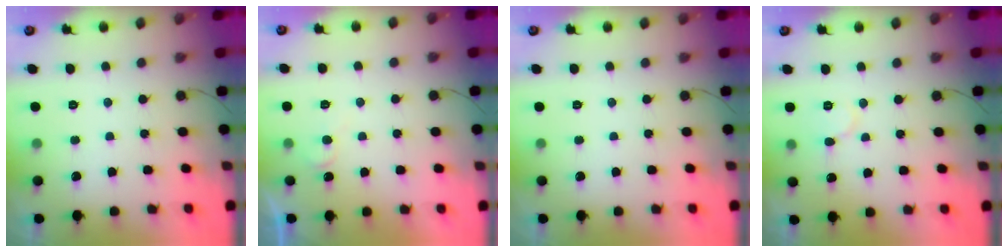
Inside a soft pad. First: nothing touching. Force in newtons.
{"total": 4.3, "press": 4.2, "slide": 0.5}
{"total": 0.0}
{"total": 6.1, "press": 6.1, "slide": 0.5}